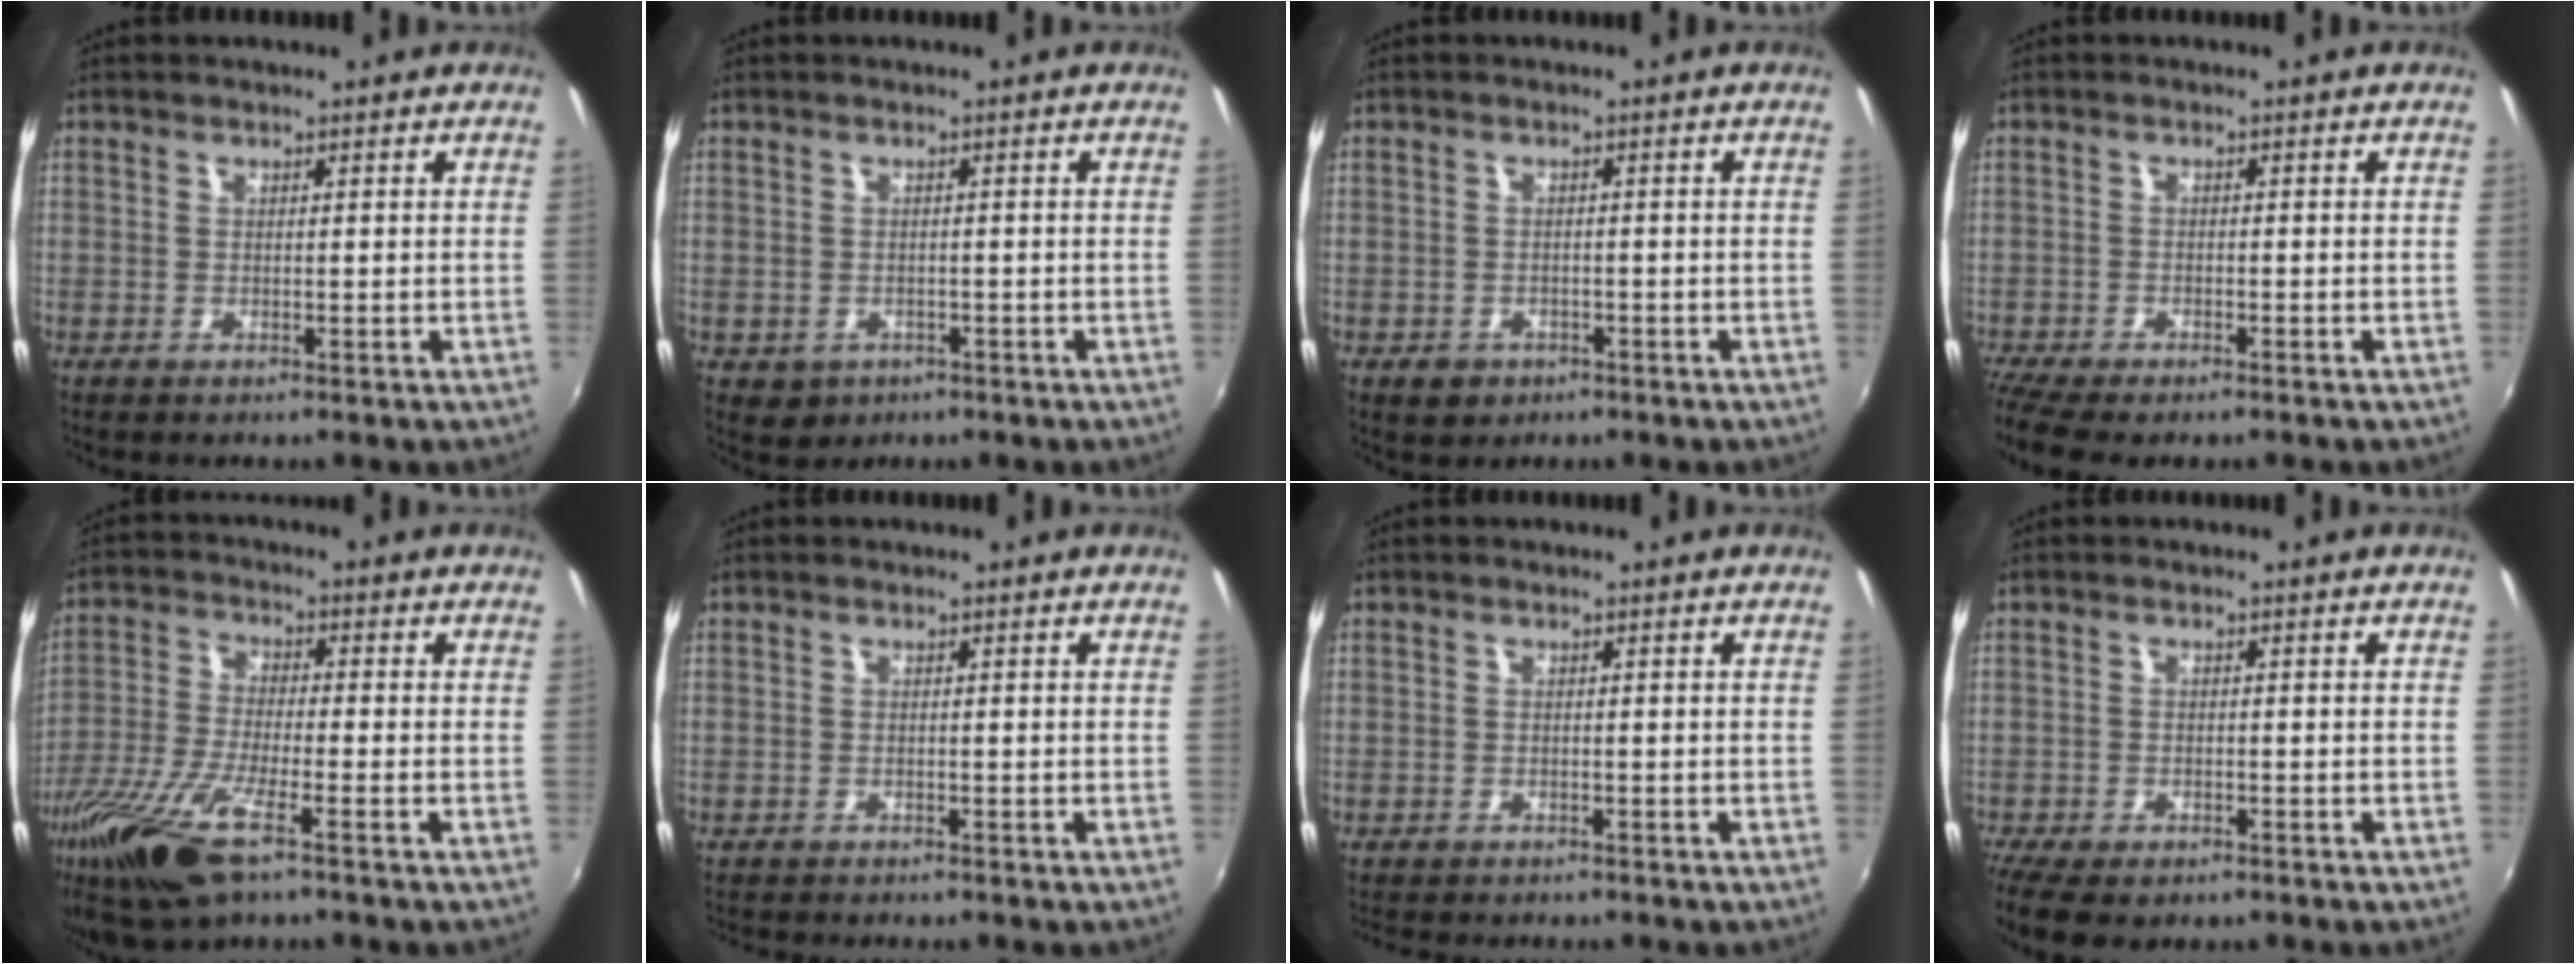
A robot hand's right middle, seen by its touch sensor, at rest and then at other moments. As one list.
[{"total": 3.3, "force": [-1.1, 2.9, 1.1], "torque": [-0.028, -0.004, -0.008]}, {"total": 3.1, "force": [-1.6, 2.5, 1.0], "torque": [-0.025, -0.002, -0.020]}, {"total": 6.2, "force": [-5.4, 1.1, 2.9], "torque": [-0.081, -0.037, -0.099]}, {"total": 16.0, "force": [-10.0, 3.8, 11.9], "torque": [-0.253, -0.051, -0.193]}, {"total": 2.8, "force": [-2.7, 0.5, 0.6], "torque": [-0.024, -0.018, -0.047]}, {"total": 3.5, "force": [-3.2, 1.1, 0.8], "torque": [-0.029, -0.011, -0.056]}, {"total": 8.2, "force": [-6.6, 2.7, 4.0], "torque": [-0.105, -0.039, -0.117]}]